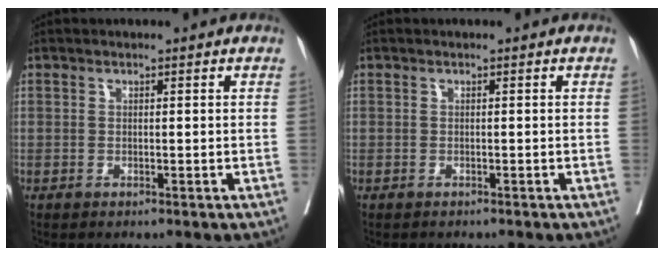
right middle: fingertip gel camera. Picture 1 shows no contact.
{"total": 1.1, "force": [-1.0, 0.4, 0.3], "torque": [-0.011, -0.001, -0.014]}